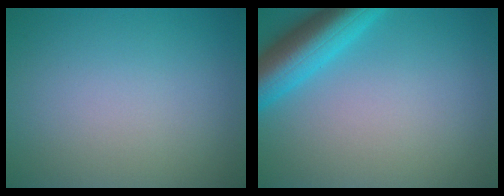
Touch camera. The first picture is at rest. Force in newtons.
{"total": 6.6, "press": 6.5, "slide": 0.5}